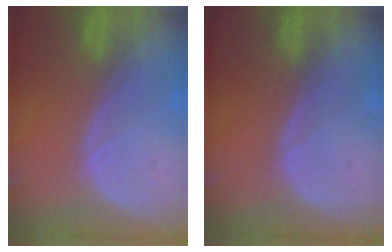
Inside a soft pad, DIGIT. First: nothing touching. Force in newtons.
{"total": 0.0}